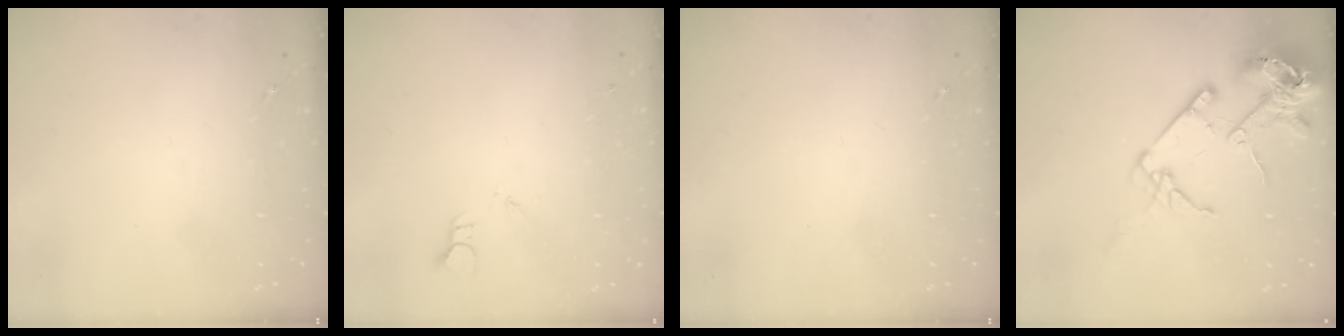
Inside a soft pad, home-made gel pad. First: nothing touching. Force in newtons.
{"total": 1.9, "press": 1.9, "slide": 0.1}
{"total": 0.0}
{"total": 17.6, "press": 17.4, "slide": 2.3}